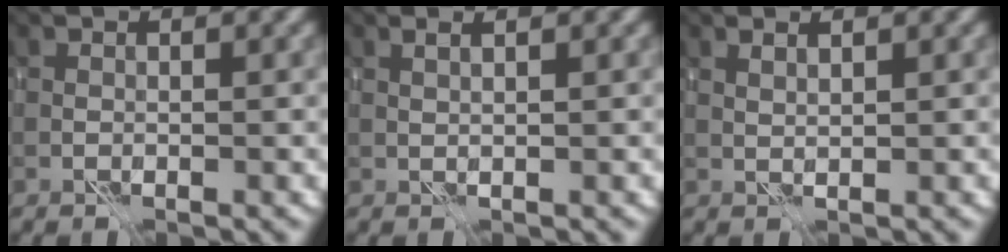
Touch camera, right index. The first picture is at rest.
{"total": 0.9, "force": [0.7, -0.4, 0.4], "torque": [-0.014, 0.005, 0.014]}
{"total": 1.0, "force": [0.9, -0.2, 0.3], "torque": [-0.014, 0.001, 0.020]}